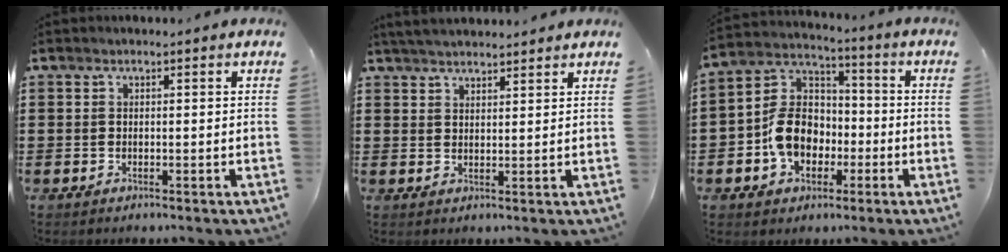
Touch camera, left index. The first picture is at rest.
{"total": 3.1, "force": [3.1, 0.1, 0.5], "torque": [-0.019, -0.003, 0.059]}
{"total": 10.0, "force": [-2.8, 7.6, 5.8], "torque": [-0.151, 0.021, -0.059]}